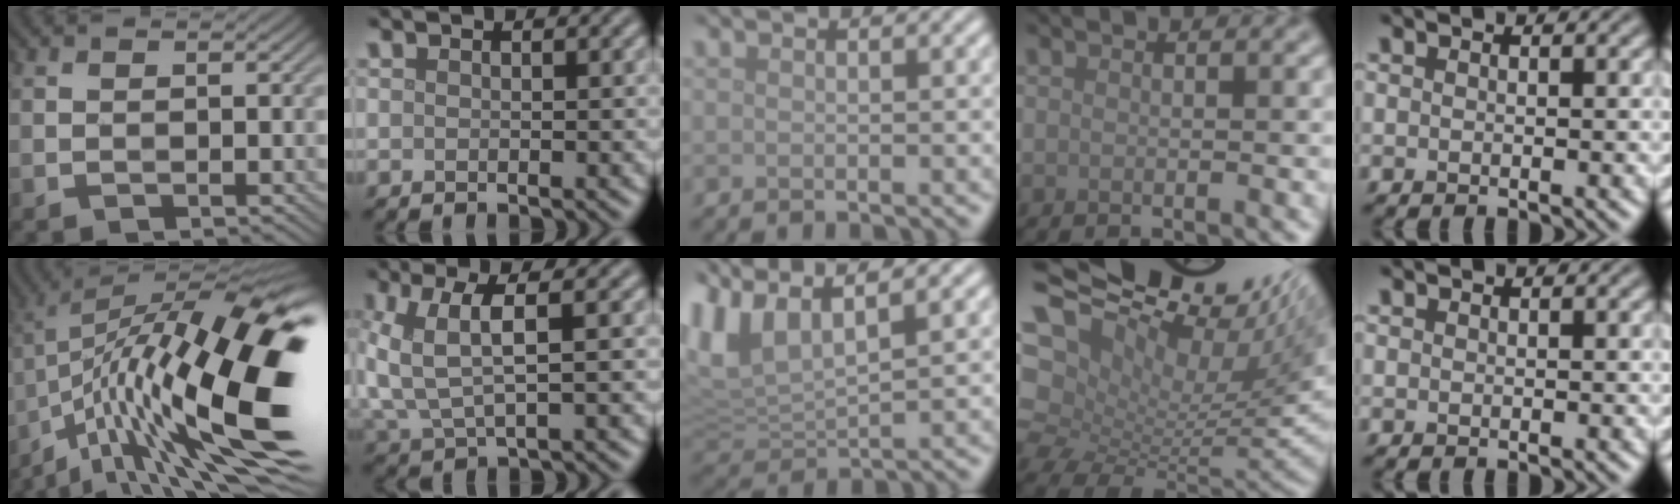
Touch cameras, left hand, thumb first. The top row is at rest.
{"thumb": {"total": 21.3, "force": [-4.0, 7.3, 19.7], "torque": [-0.328, -0.001, -0.077]}, "index": {"total": 5.3, "force": [0.8, 2.0, 4.9], "torque": [-0.126, 0.003, 0.020]}, "middle": {"total": 6.2, "force": [3.9, 2.2, 4.3], "torque": [-0.113, 0.017, 0.075]}, "ring": {"total": 15.8, "force": [6.8, 8.3, 11.6], "torque": [-0.222, 0.054, 0.160]}}